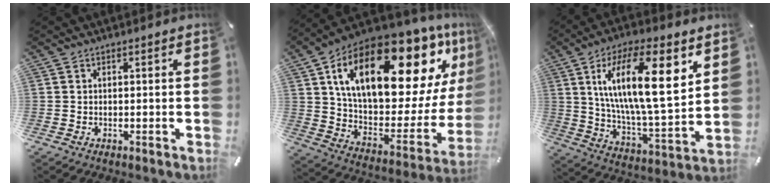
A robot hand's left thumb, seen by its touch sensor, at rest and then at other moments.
{"total": 28.3, "force": [14.3, 12.7, 20.9], "torque": [-0.341, -0.091, 0.241]}
{"total": 21.8, "force": [8.6, 7.9, 18.5], "torque": [-0.323, -0.032, 0.128]}